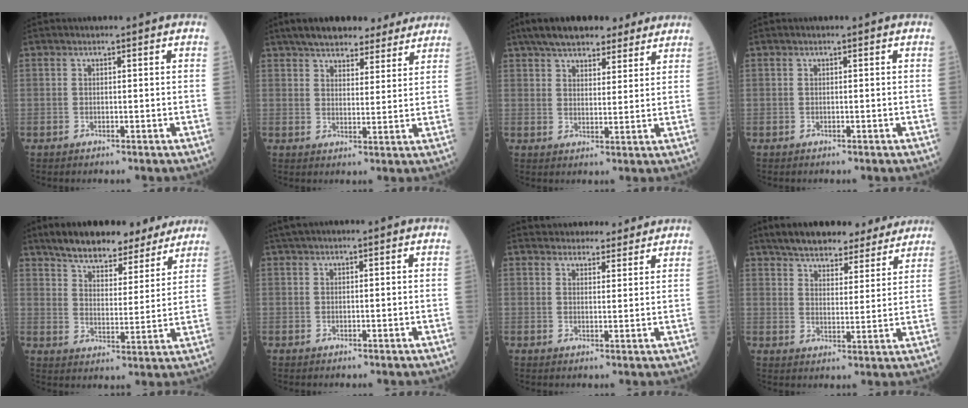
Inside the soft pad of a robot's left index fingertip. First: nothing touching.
{"total": 14.3, "force": [12.1, 4.8, 5.8], "torque": [-0.074, 0.030, 0.166]}
{"total": 13.6, "force": [10.9, 5.0, 6.3], "torque": [-0.091, 0.038, 0.159]}
{"total": 0.0}
{"total": 15.6, "force": [13.5, 4.7, 6.4], "torque": [-0.082, 0.012, 0.197]}
{"total": 1.9, "force": [1.6, 0.1, 1.0], "torque": [-0.017, 0.025, 0.029]}
{"total": 8.3, "force": [7.8, 2.7, 1.1], "torque": [0.006, 0.017, 0.094]}
{"total": 18.2, "force": [16.1, 5.2, 6.8], "torque": [-0.098, 0.014, 0.222]}